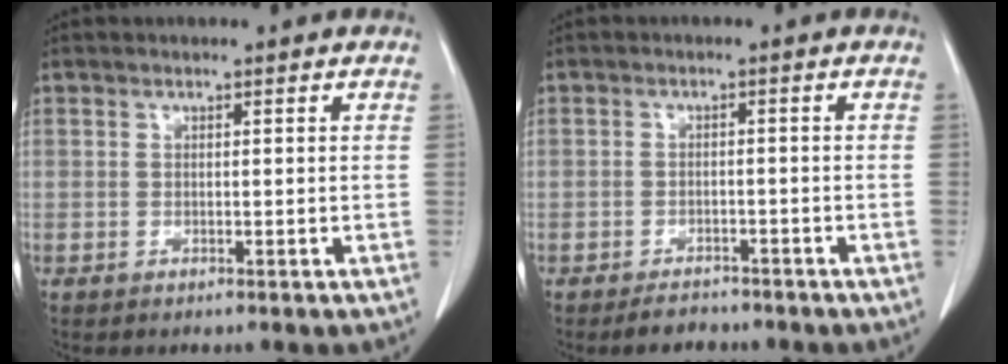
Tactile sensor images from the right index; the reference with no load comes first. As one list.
[{"total": 3.1, "force": [-2.6, 1.6, 0.6], "torque": [-0.013, 0.003, -0.037]}]